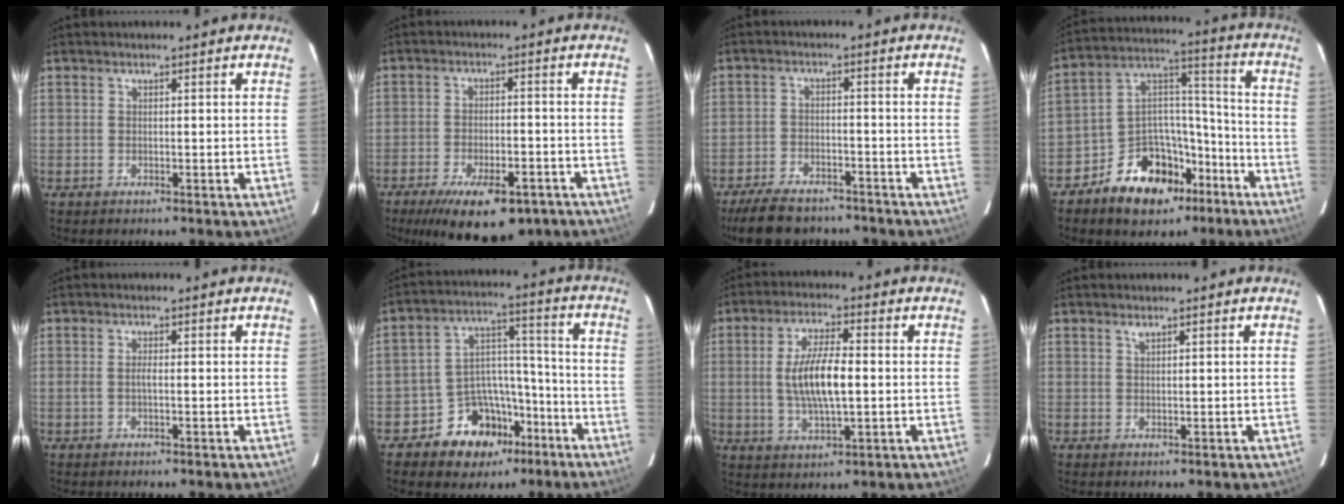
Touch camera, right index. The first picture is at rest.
{"total": 15.4, "force": [-10.3, 5.9, 9.8], "torque": [-0.187, -0.026, -0.147]}
{"total": 12.2, "force": [-10.1, 4.7, 5.1], "torque": [-0.123, -0.009, -0.156]}
{"total": 15.6, "force": [-9.7, 9.9, 7.1], "torque": [-0.137, 0.054, -0.143]}
{"total": 1.2, "force": [-0.3, 0.1, 1.1], "torque": [-0.022, 0.002, -0.006]}
{"total": 12.3, "force": [-7.7, 8.7, 4.0], "torque": [-0.076, 0.045, -0.112]}
{"total": 9.7, "force": [-0.2, 3.0, 9.2], "torque": [-0.178, 0.001, 0.000]}
{"total": 0.7, "force": [0.6, 0.1, 0.4], "torque": [-0.007, 0.002, 0.011]}